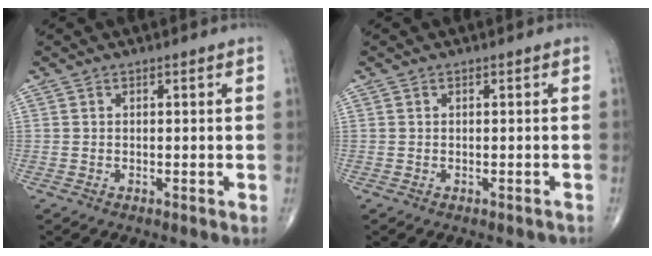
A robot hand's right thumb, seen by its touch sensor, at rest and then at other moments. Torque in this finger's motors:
{"motor_torque": [-0.23, -0.32, -0.37, -0.18, -0.03]}